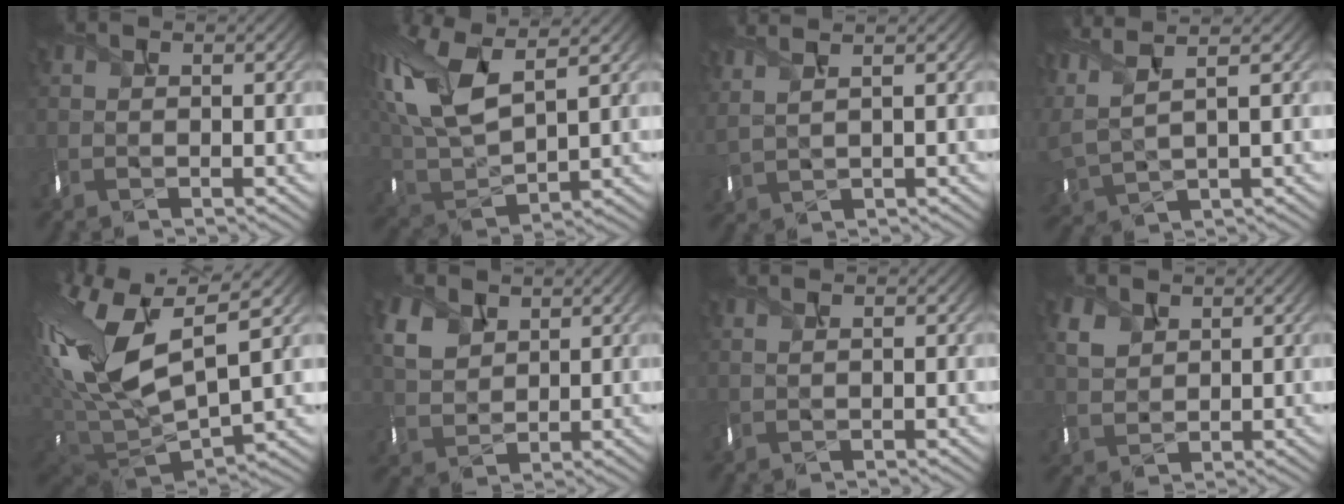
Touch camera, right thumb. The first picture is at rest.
{"total": 13.2, "force": [6.2, 5.9, 10.1], "torque": [-0.253, 0.010, 0.123]}
{"total": 3.5, "force": [2.3, 1.1, 2.4], "torque": [-0.051, 0.010, 0.045]}
{"total": 7.4, "force": [4.2, 2.4, 5.6], "torque": [-0.166, 0.001, 0.091]}
{"total": 18.5, "force": [3.8, 8.1, 16.2], "torque": [-0.336, 0.000, 0.074]}
{"total": 4.6, "force": [2.7, 3.3, 1.8], "torque": [-0.066, -0.009, 0.064]}
{"total": 1.0, "force": [0.7, 0.4, 0.7], "torque": [-0.005, -0.004, 0.007]}
{"total": 2.9, "force": [1.8, 2.1, 0.7], "torque": [-0.033, -0.010, 0.046]}